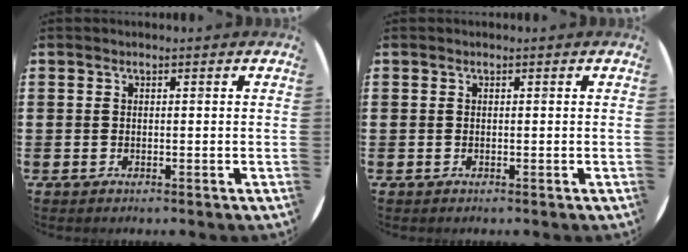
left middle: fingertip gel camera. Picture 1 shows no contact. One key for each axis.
{"total": 0.0}